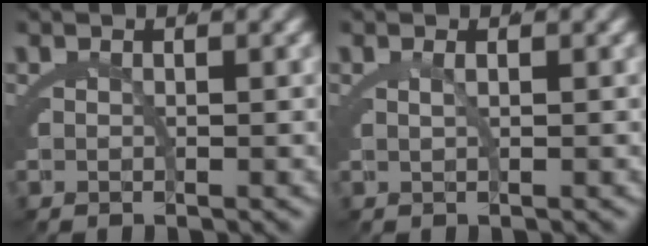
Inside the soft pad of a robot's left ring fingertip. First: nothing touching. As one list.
[{"total": 1.0, "force": [0.4, -0.8, 0.5], "torque": [-0.009, 0.000, 0.009]}]